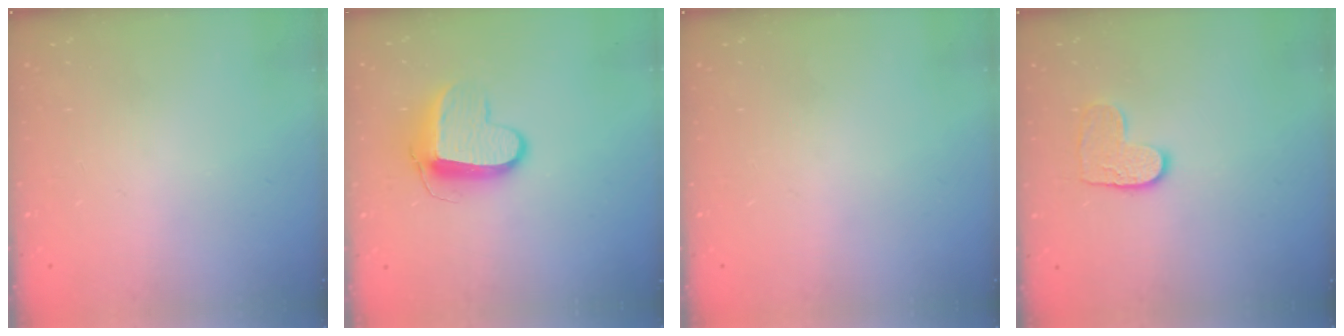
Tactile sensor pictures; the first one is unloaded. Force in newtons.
{"total": 10.9, "press": 10.8, "slide": 0.6}
{"total": 0.0}
{"total": 8.2, "press": 8.2, "slide": 0.5}